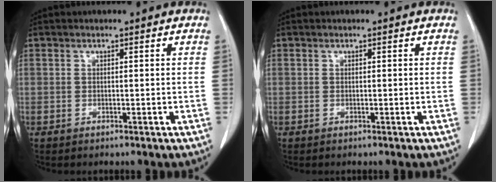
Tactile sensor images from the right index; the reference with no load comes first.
{"total": 0.0}